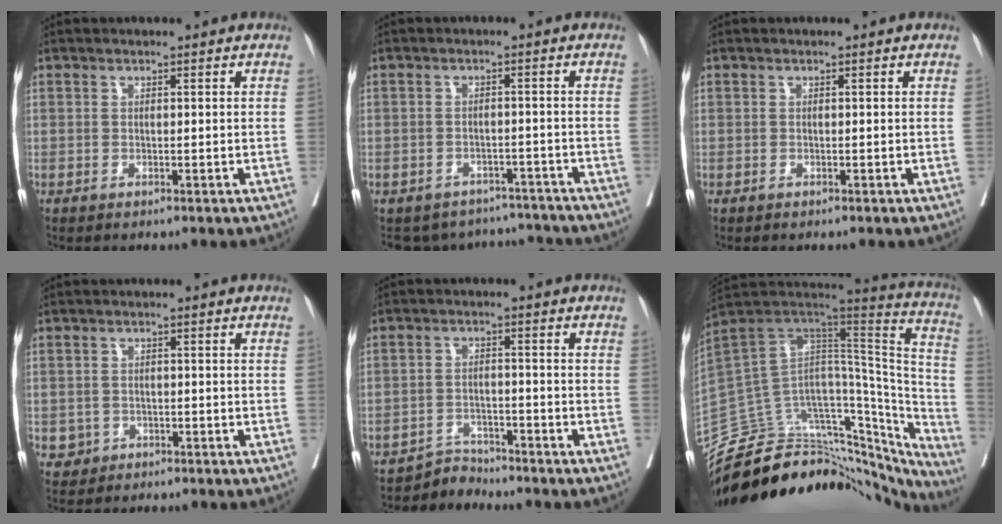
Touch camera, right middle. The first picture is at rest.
{"total": 9.2, "force": [-8.6, 3.4, 0.0], "torque": [0.005, 0.019, -0.106]}
{"total": 0.0}
{"total": 2.1, "force": [-1.0, 1.8, 0.1], "torque": [0.001, 0.009, -0.014]}
{"total": 3.2, "force": [-2.9, 0.3, -1.2], "torque": [0.028, -0.002, -0.050]}
{"total": 42.6, "force": [-35.4, 15.5, 17.9], "torque": [-0.267, -0.005, -0.467]}